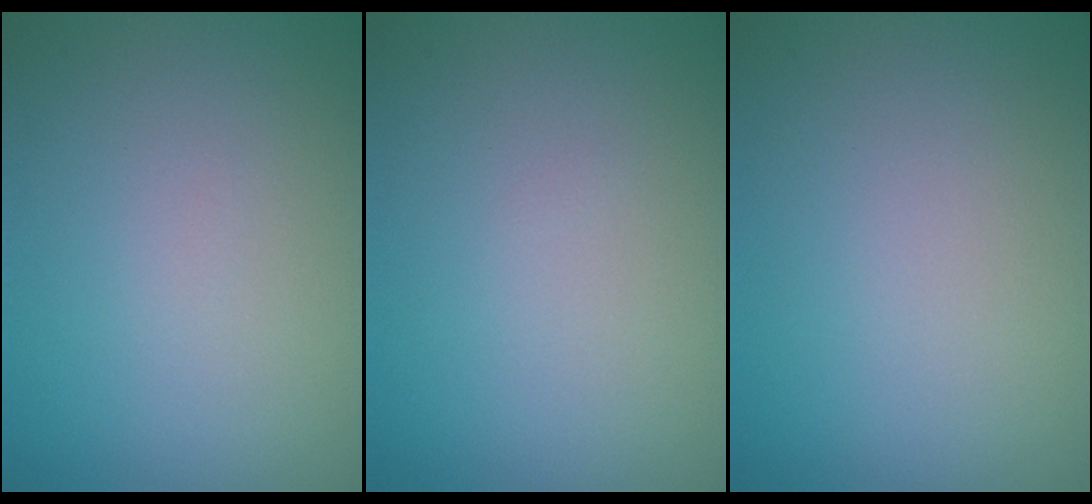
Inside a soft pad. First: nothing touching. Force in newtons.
{"total": 0.0}
{"total": 0.0}